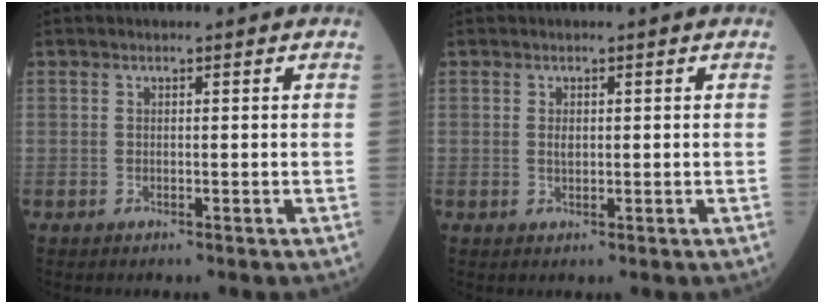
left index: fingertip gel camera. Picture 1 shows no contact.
{"total": 1.0, "force": [0.2, 0.6, 0.8], "torque": [-0.014, -0.001, 0.004]}